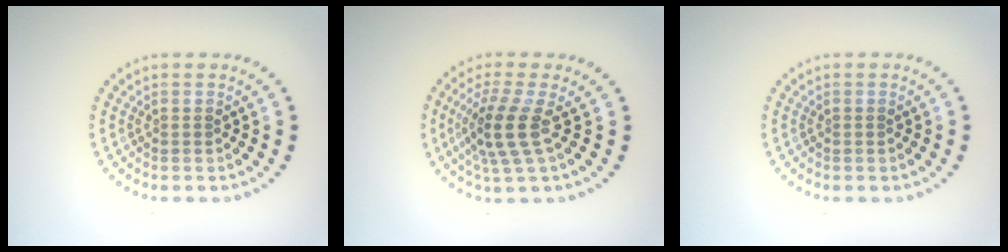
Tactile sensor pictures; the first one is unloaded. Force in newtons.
{"total": 3.7, "press": 2.8, "slide": 2.5}
{"total": 0.0}